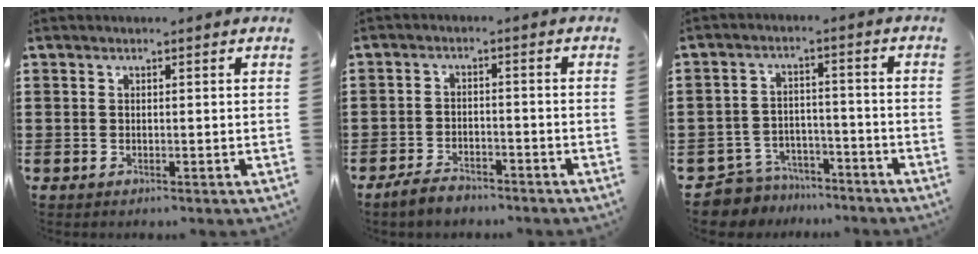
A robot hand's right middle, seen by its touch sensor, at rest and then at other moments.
{"total": 3.4, "force": [-3.0, 1.1, 0.9], "torque": [-0.024, 0.006, -0.062]}
{"total": 6.0, "force": [-5.8, 1.3, 0.0], "torque": [-0.015, 0.012, -0.123]}